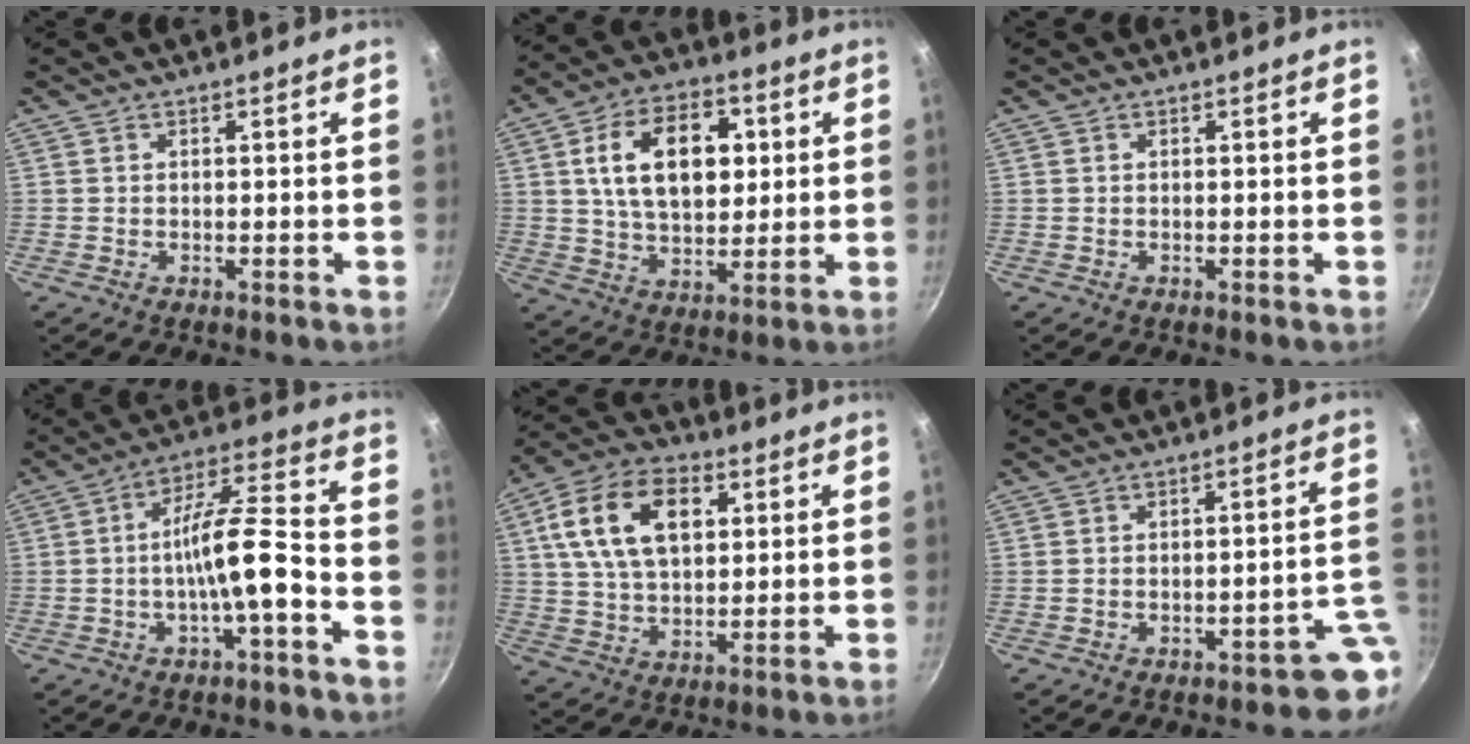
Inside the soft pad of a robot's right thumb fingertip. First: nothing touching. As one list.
[{"total": 16.8, "force": [3.7, 10.7, 12.4], "torque": [-0.172, 0.002, 0.058]}, {"total": 0.0}, {"total": 11.3, "force": [-4.1, 2.7, 10.2], "torque": [-0.175, 0.049, -0.072]}, {"total": 16.2, "force": [4.6, 10.1, 11.7], "torque": [-0.192, 0.003, 0.074]}, {"total": 5.3, "force": [-3.4, 1.9, 3.5], "torque": [-0.003, 0.048, -0.045]}]